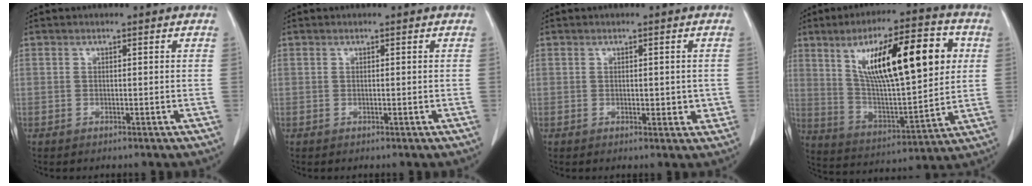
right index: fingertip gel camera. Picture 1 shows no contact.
{"total": 0.0}
{"total": 3.6, "force": [-0.2, 2.0, 3.0], "torque": [-0.040, 0.002, 0.001]}
{"total": 22.1, "force": [6.7, 5.8, 20.2], "torque": [-0.340, 0.025, 0.113]}